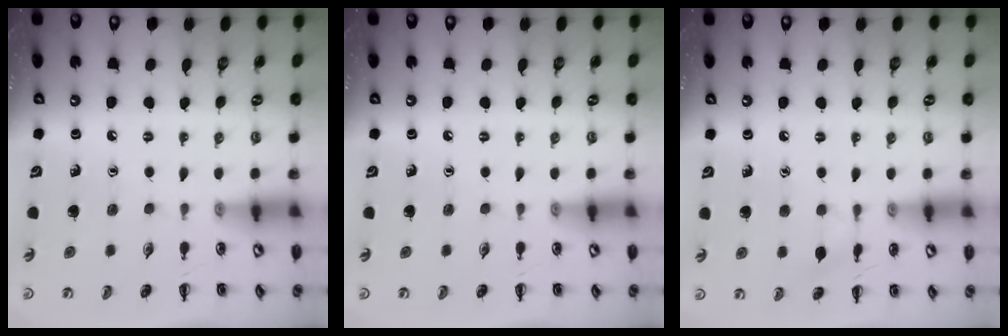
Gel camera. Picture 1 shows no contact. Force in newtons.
{"total": 0.0}
{"total": 5.3, "press": 5.2, "slide": 1.3}